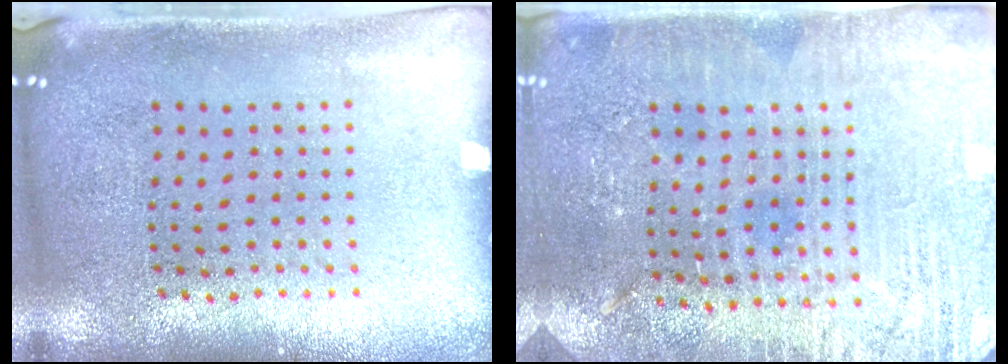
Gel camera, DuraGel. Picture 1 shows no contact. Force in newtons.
{"total": 3.1, "press": 3.1, "slide": 0.5}